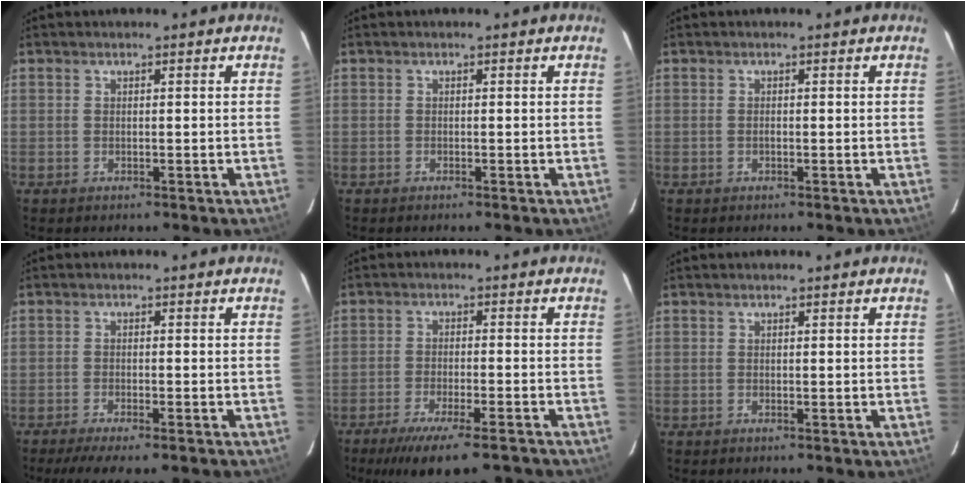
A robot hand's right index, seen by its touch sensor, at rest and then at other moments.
{"total": 0.0}
{"total": 0.5, "force": [-0.2, 0.3, 0.4], "torque": [-0.006, 0.002, -0.005]}
{"total": 8.8, "force": [-7.3, 1.1, 4.8], "torque": [-0.103, -0.029, -0.112]}
{"total": 14.2, "force": [-11.4, 2.8, 8.0], "torque": [-0.158, -0.037, -0.172]}
{"total": 0.0}